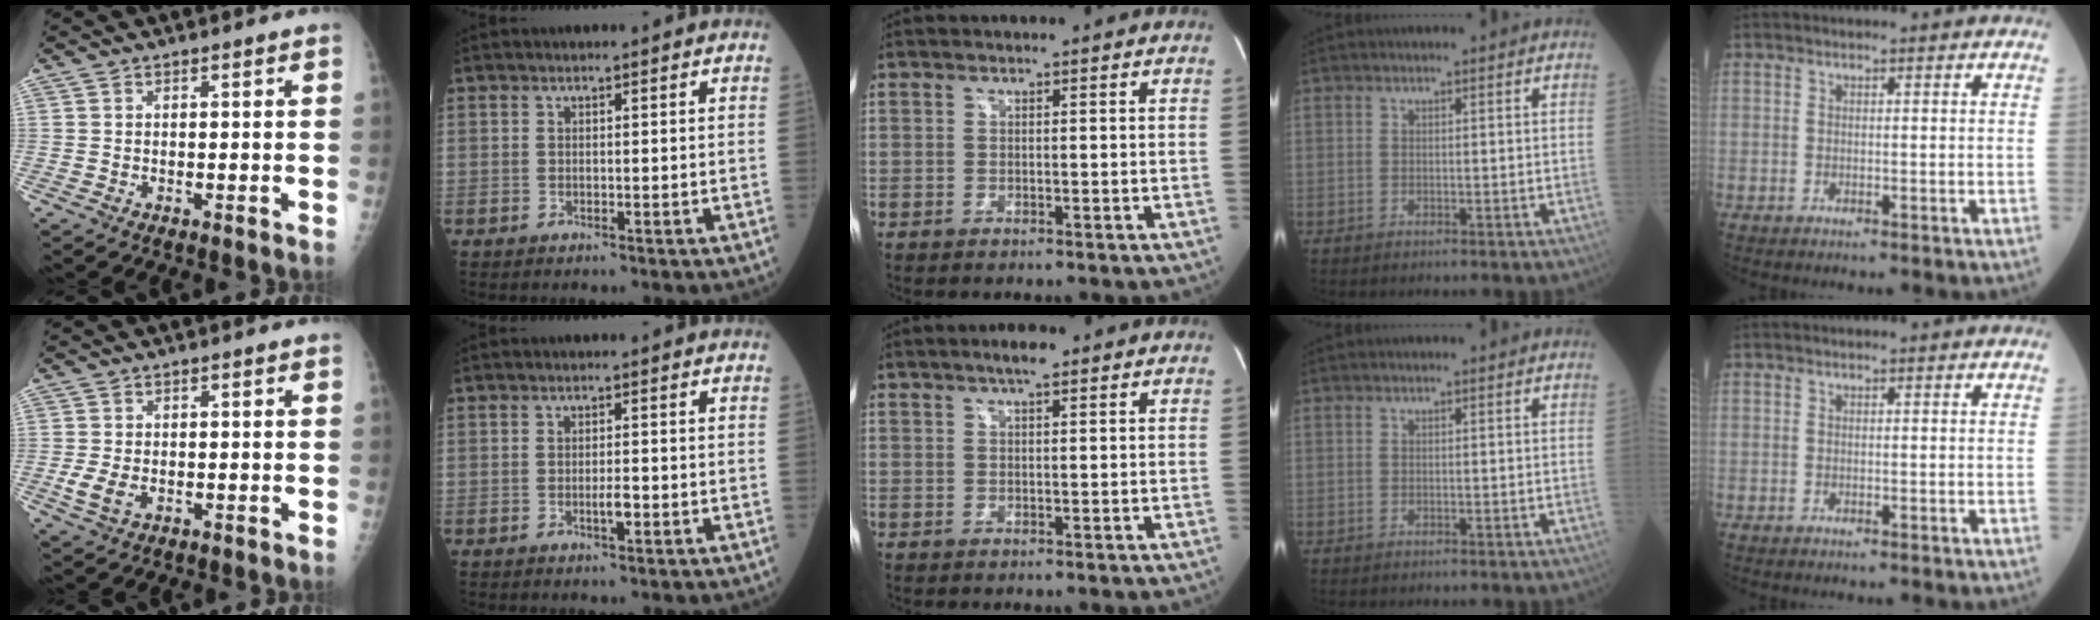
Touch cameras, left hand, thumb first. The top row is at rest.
{"thumb": {"total": 4.2, "force": [-1.1, 2.5, 3.1], "torque": [-0.071, 0.000, -0.018]}, "index": {"total": 1.7, "force": [-0.9, 0.4, 1.3], "torque": [-0.022, -0.005, -0.016]}, "middle": {"total": 3.0, "force": [2.0, 0.5, 2.1], "torque": [-0.043, 0.006, 0.034]}}